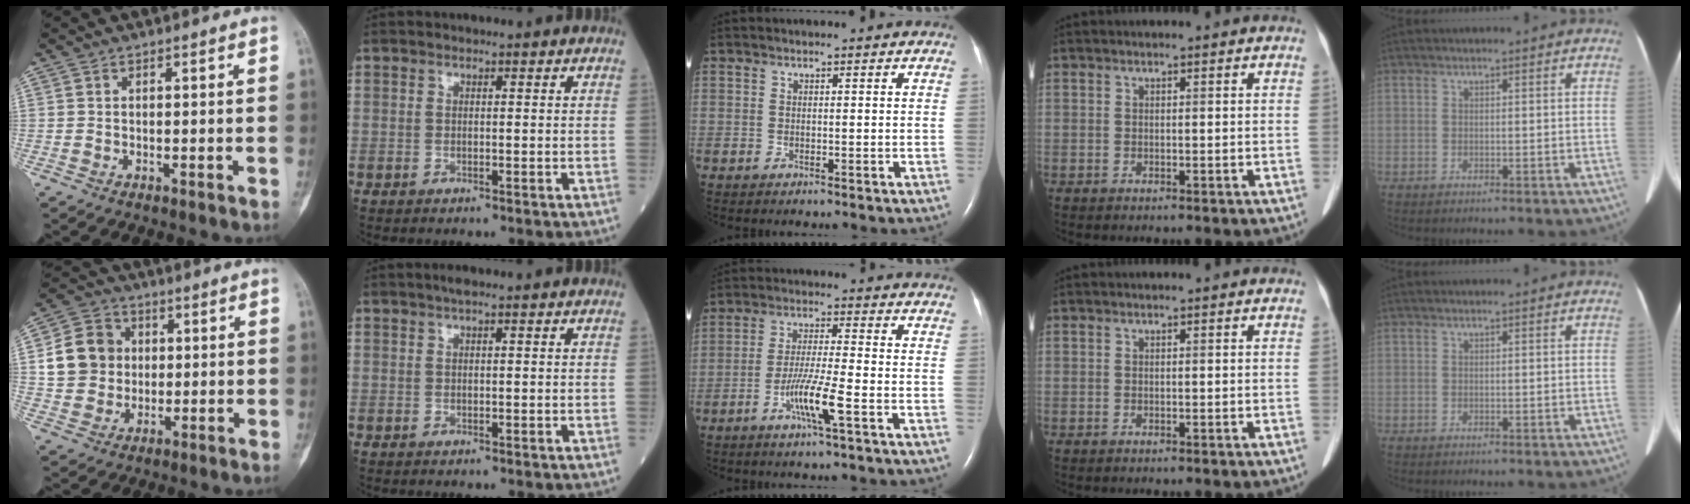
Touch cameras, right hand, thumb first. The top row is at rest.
{"thumb": {"total": 11.3, "force": [1.3, 10.2, 4.8], "torque": [-0.064, 0.009, 0.023]}, "index": {"total": 1.2, "force": [0.7, 0.0, 0.9], "torque": [-0.019, 0.011, 0.011]}, "middle": {"total": 6.4, "force": [-2.9, -0.7, 5.7], "torque": [-0.112, -0.011, -0.058]}}